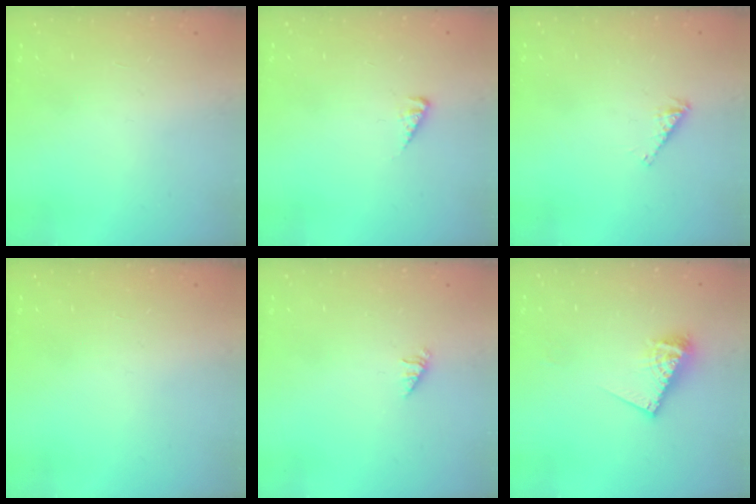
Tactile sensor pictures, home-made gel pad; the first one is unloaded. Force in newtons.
{"total": 2.7, "press": 2.7, "slide": 0.3}
{"total": 3.8, "press": 3.8, "slide": 0.5}
{"total": 0.0}
{"total": 0.0}
{"total": 9.9, "press": 9.9, "slide": 1.3}